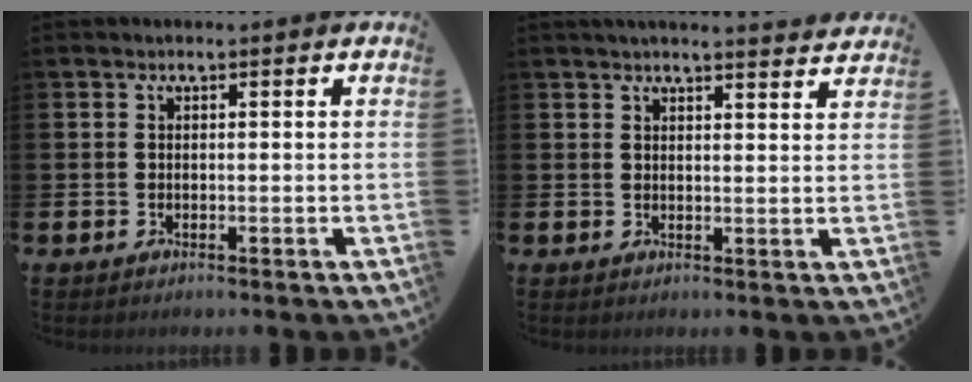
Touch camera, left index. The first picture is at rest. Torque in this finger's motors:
{"motor_torque": [0.88, -1.26, 0.05, 0.00]}